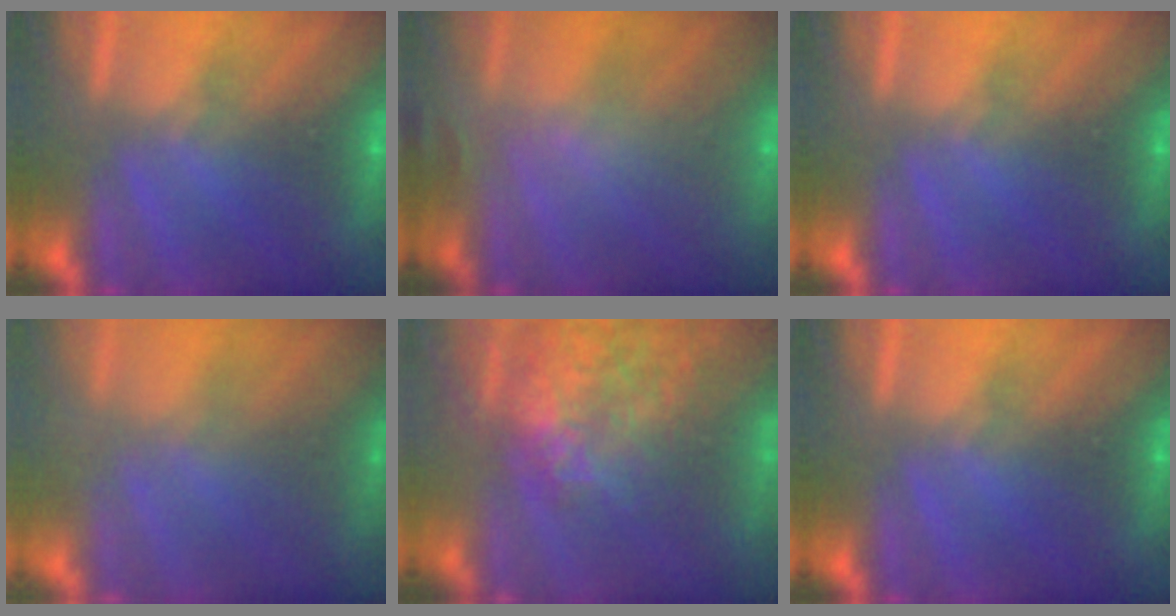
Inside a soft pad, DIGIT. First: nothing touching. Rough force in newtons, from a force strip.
{"total": 2.4}
{"total": 0.0}
{"total": 2.4}
{"total": 10.2}
{"total": 0.0}